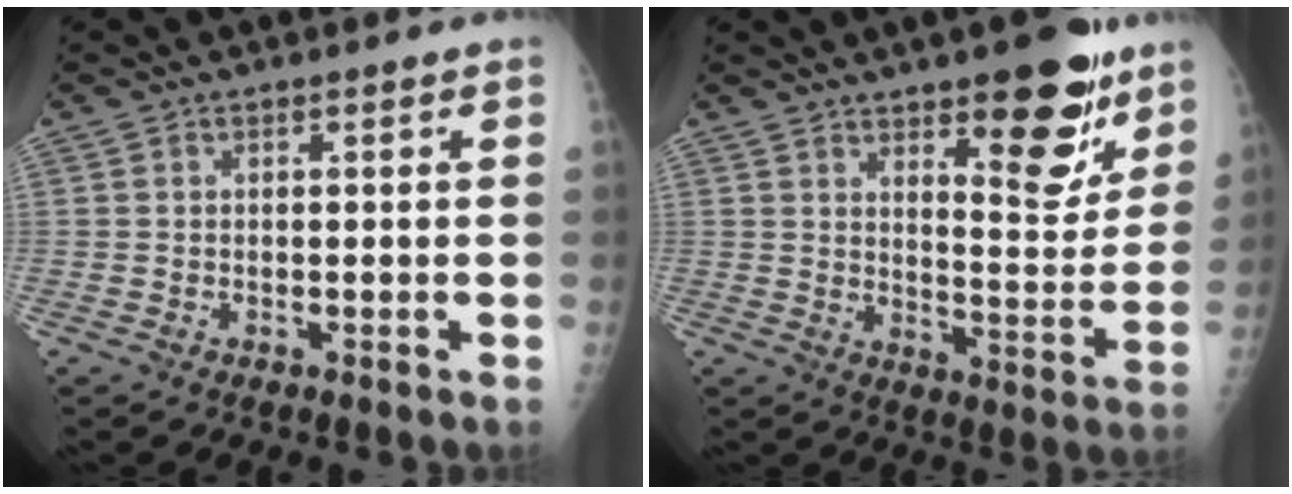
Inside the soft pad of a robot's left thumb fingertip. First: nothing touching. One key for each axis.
{"total": 15.7, "fx": 9.3, "fy": 5.5, "fz": 11.5, "tx": -0.112, "ty": -0.059, "tz": 0.133}